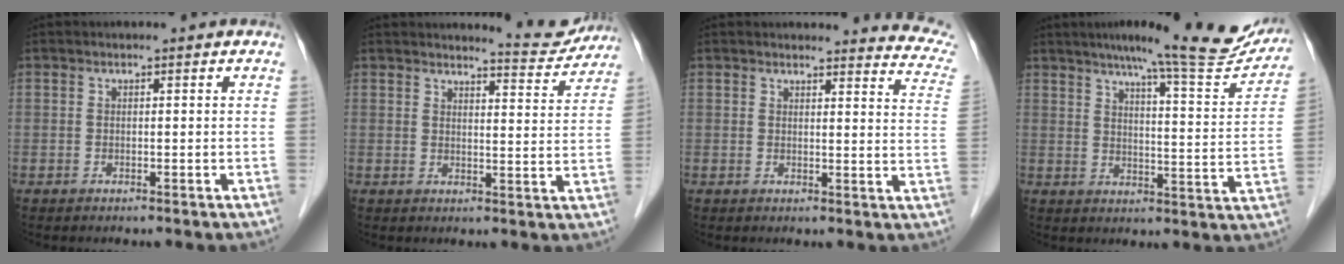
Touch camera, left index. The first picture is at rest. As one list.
[{"total": 6.3, "force": [6.3, 0.5, 0.4], "torque": [-0.006, -0.028, 0.073]}, {"total": 12.0, "force": [11.8, 1.7, 1.6], "torque": [0.025, -0.075, 0.090]}, {"total": 18.2, "force": [16.0, 1.4, 8.4], "torque": [-0.104, -0.034, 0.200]}]